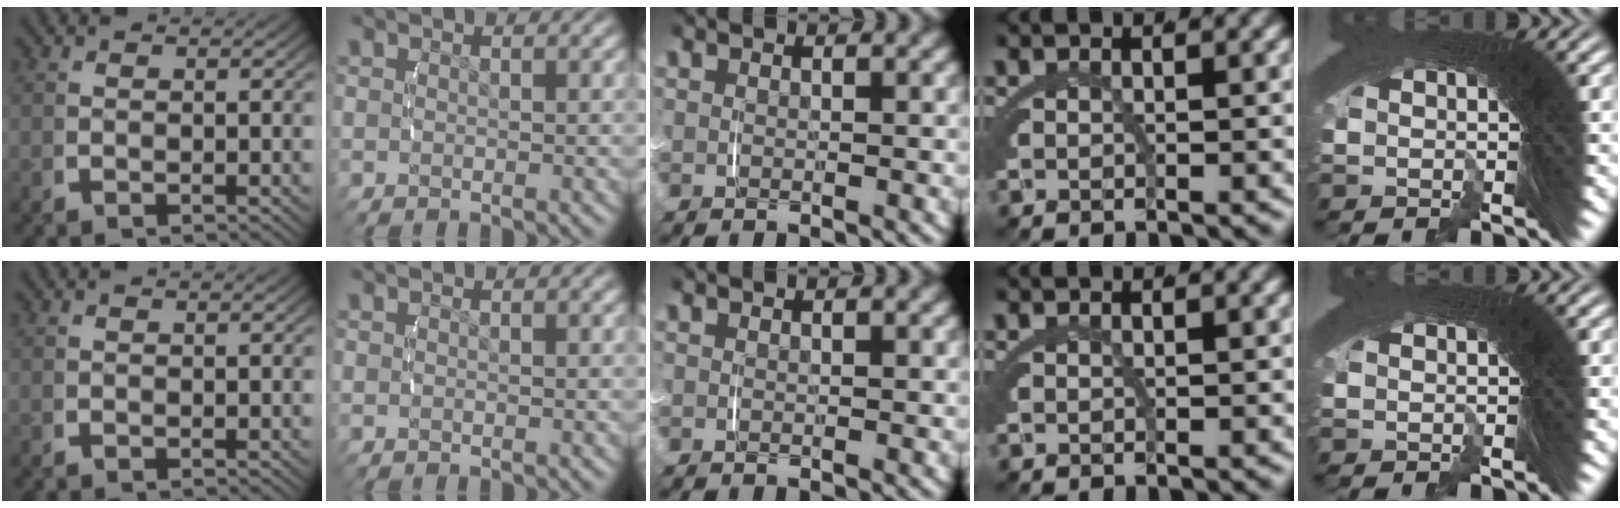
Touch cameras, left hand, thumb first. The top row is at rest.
{}